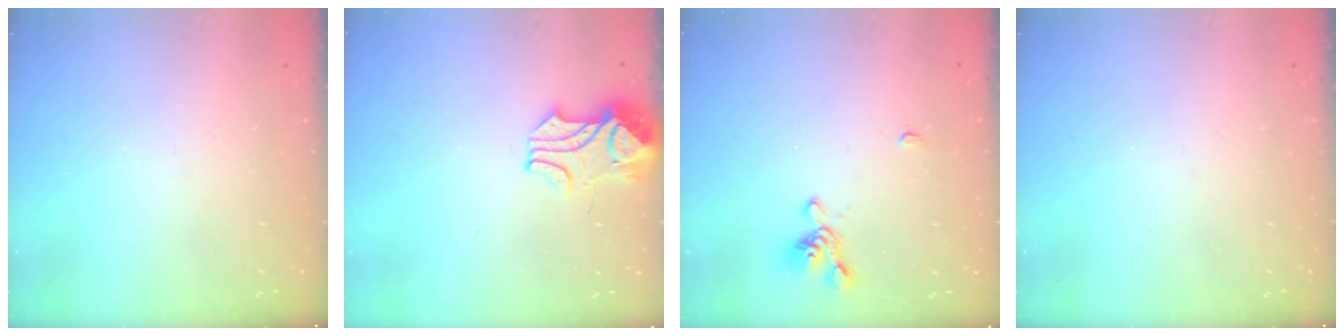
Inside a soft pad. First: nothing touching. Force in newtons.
{"total": 2.6, "press": 2.4, "slide": 1.0}
{"total": 1.5, "press": 1.1, "slide": 1.0}
{"total": 0.0}